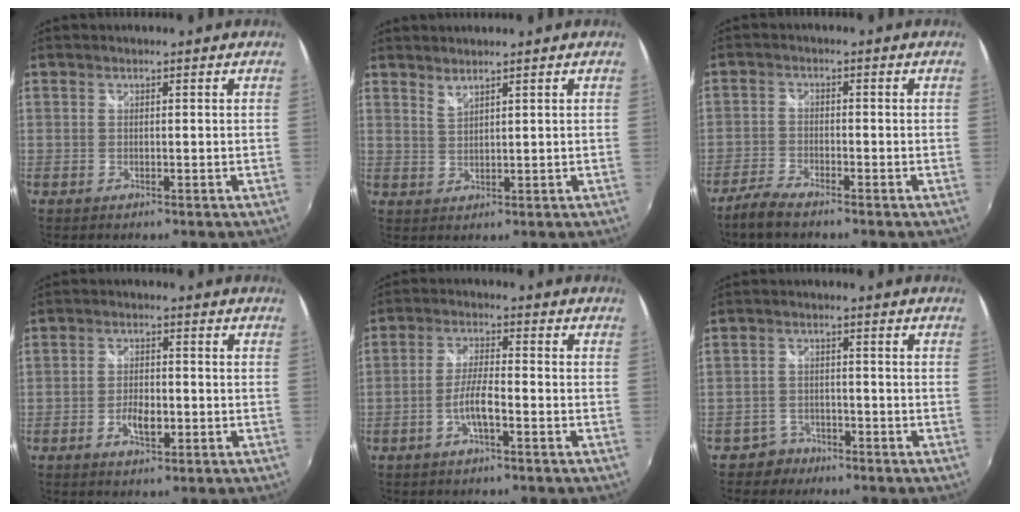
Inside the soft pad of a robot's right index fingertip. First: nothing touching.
{"total": 2.0, "force": [1.9, 0.1, 0.7], "torque": [-0.011, 0.001, 0.034]}
{"total": 5.2, "force": [-4.3, 1.3, 2.6], "torque": [-0.077, -0.007, -0.088]}
{"total": 4.3, "force": [-1.4, 2.2, 3.4], "torque": [-0.070, -0.002, -0.025]}
{"total": 5.0, "force": [-2.3, 0.8, 4.3], "torque": [-0.089, 0.002, -0.043]}
{"total": 4.2, "force": [-3.0, 3.0, -0.2], "torque": [-0.007, 0.015, -0.055]}